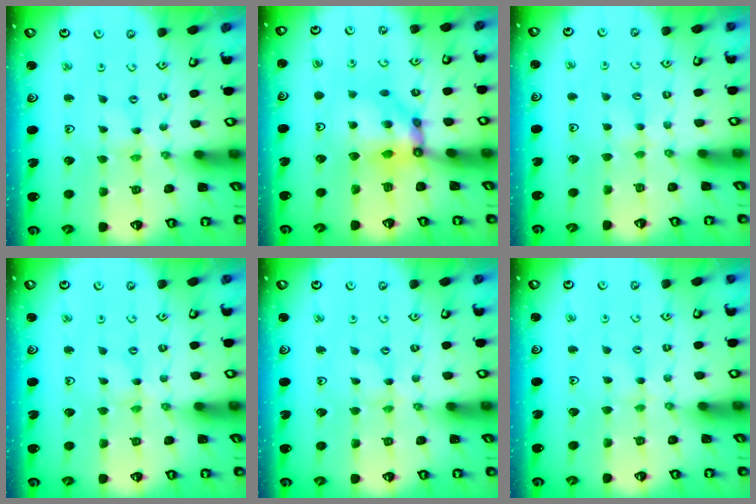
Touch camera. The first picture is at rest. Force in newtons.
{"total": 10.4, "press": 10.2, "slide": 1.6}
{"total": 3.2, "press": 3.2, "slide": 0.5}
{"total": 1.7, "press": 1.6, "slide": 0.3}
{"total": 1.7, "press": 1.6, "slide": 0.3}
{"total": 1.5, "press": 1.5, "slide": 0.3}